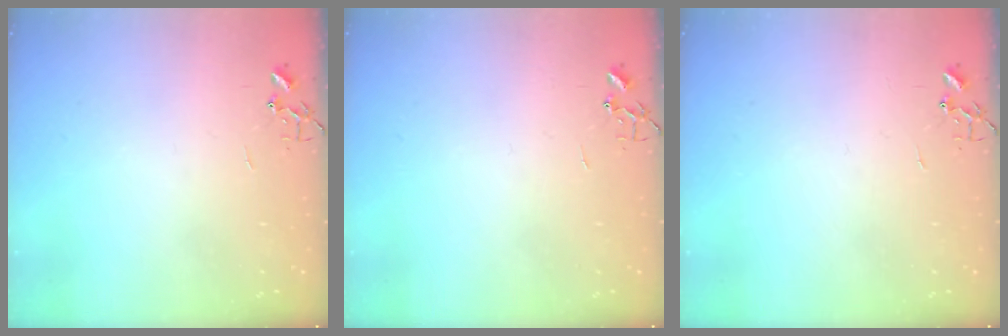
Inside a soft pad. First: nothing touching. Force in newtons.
{"total": 0.0}
{"total": 0.0}